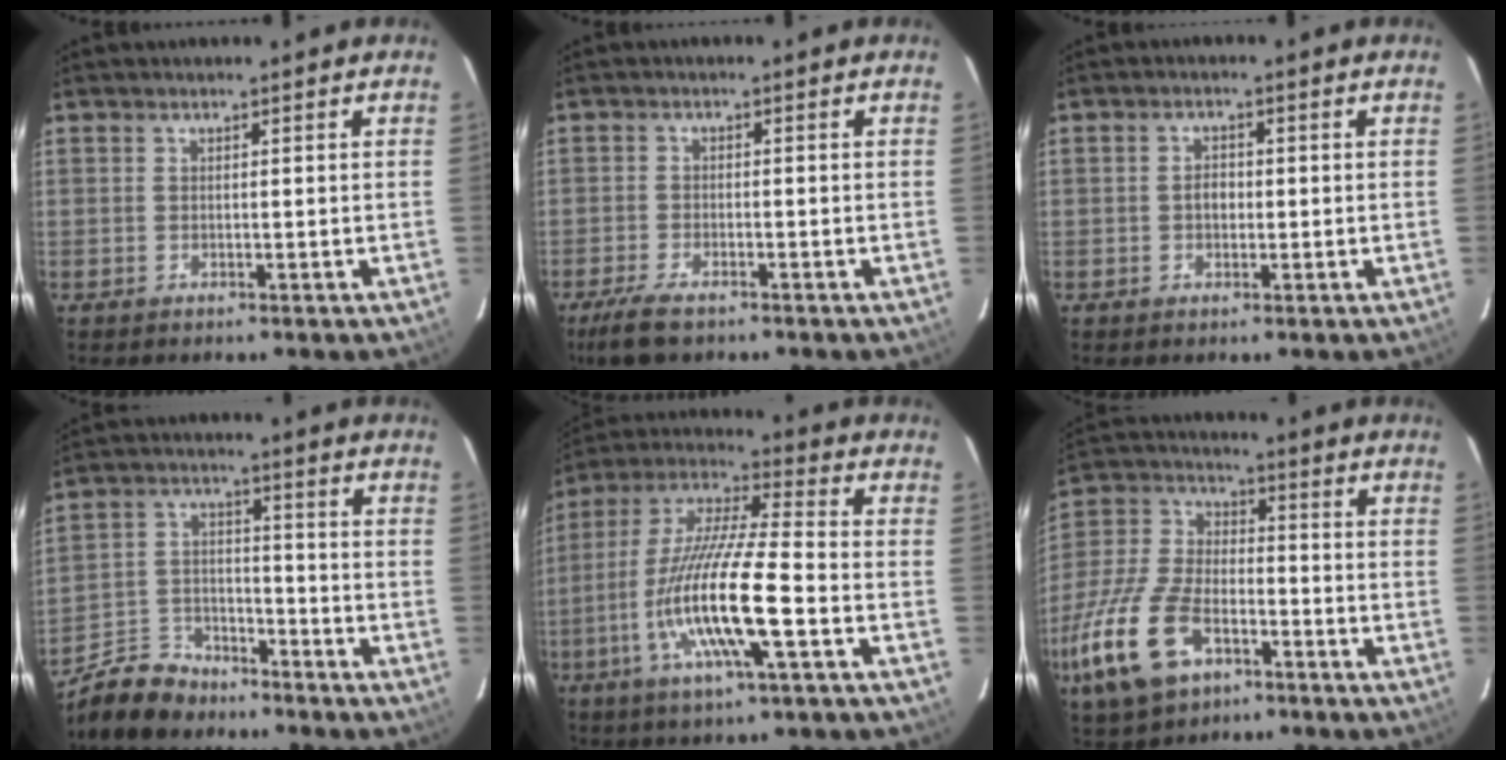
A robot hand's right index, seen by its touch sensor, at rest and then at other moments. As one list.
[{"total": 5.7, "force": [-4.2, 1.7, 3.3], "torque": [-0.092, -0.014, -0.081]}, {"total": 2.2, "force": [-0.2, 1.7, 1.3], "torque": [-0.023, 0.007, -0.005]}, {"total": 11.1, "force": [-9.3, 5.1, 3.3], "torque": [-0.097, 0.012, -0.161]}, {"total": 17.4, "force": [-5.5, 2.1, 16.4], "torque": [-0.327, -0.012, -0.111]}, {"total": 19.8, "force": [-9.8, 10.8, 13.4], "torque": [-0.321, -0.019, -0.181]}]